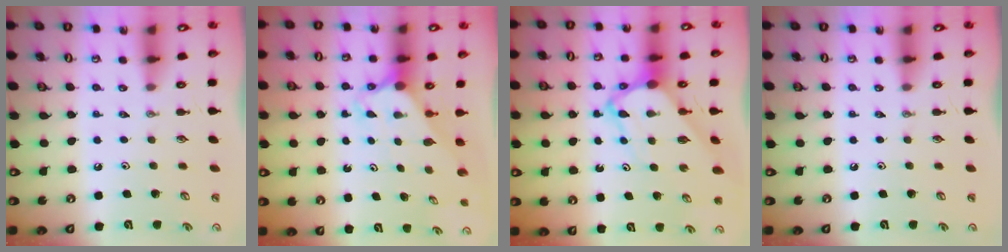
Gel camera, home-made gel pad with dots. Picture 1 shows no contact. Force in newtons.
{"total": 2.6, "press": 2.6, "slide": 0.2}
{"total": 6.2, "press": 6.2, "slide": 0.5}
{"total": 0.0}